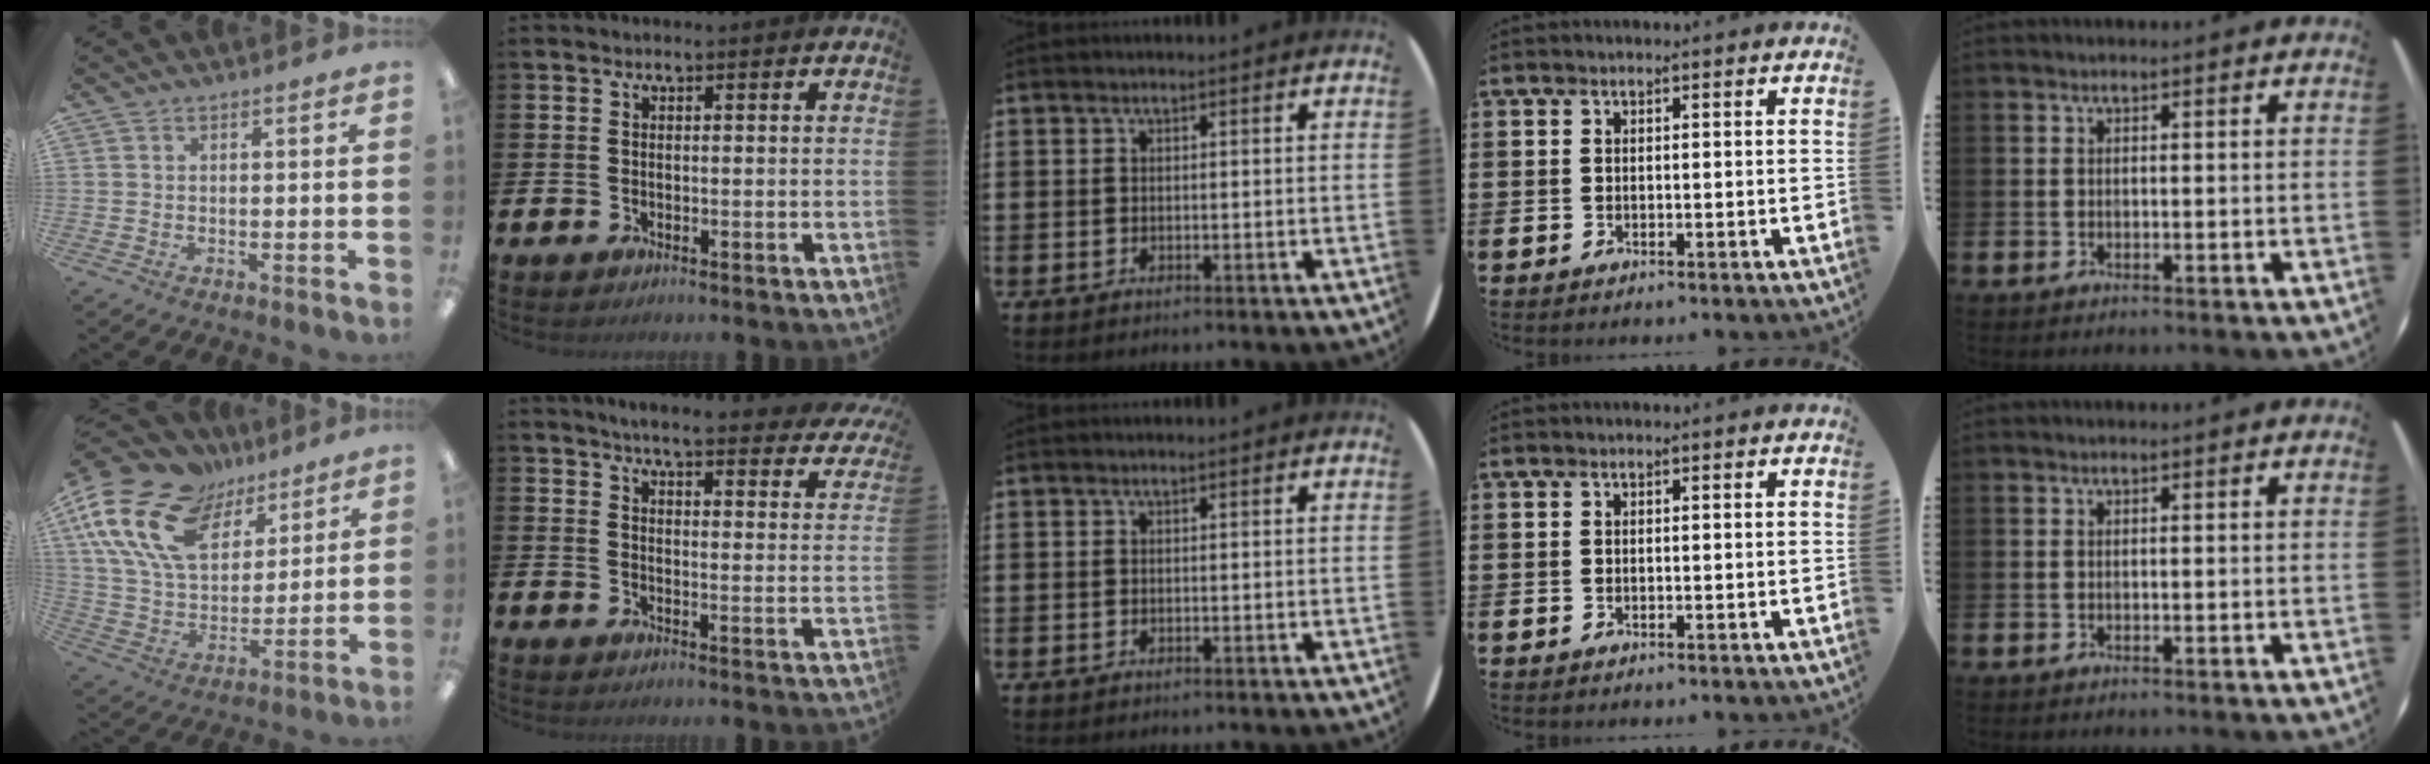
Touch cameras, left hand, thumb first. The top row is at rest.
{"thumb": {"total": 20.6, "force": [11.6, 12.0, 12.0], "torque": [-0.260, -0.048, 0.212]}, "index": {"total": 4.8, "force": [4.4, 0.4, 1.8], "torque": [-0.037, -0.037, 0.068]}}